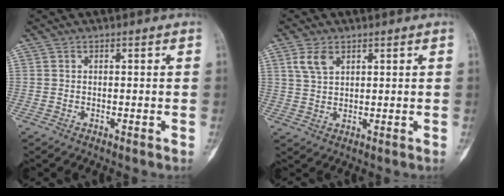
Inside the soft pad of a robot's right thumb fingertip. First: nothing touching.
{"total": 4.3, "force": [2.2, 2.5, 2.7], "torque": [-0.050, -0.004, 0.050]}